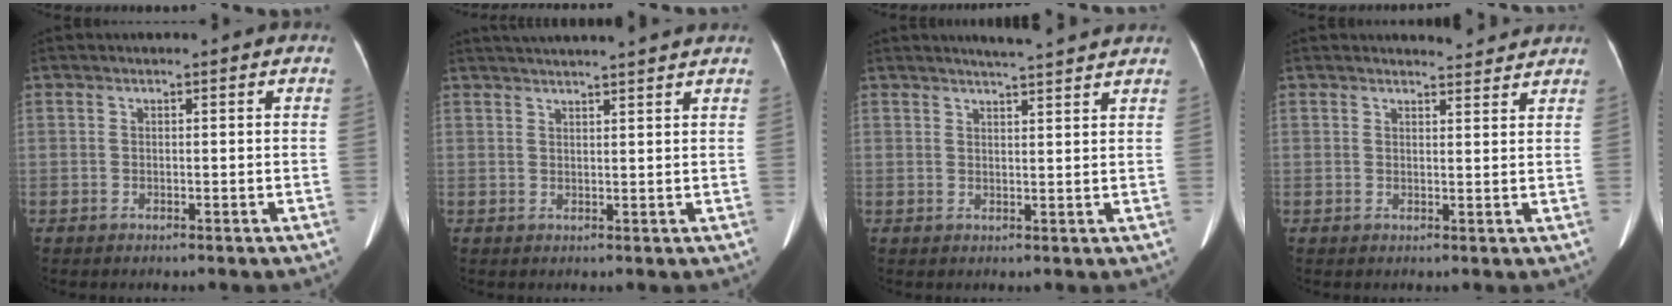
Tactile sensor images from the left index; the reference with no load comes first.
{"total": 11.3, "force": [10.2, -0.3, 4.7], "torque": [-0.077, 0.027, 0.132]}
{"total": 6.7, "force": [6.2, -0.2, 2.7], "torque": [-0.046, 0.014, 0.074]}
{"total": 3.3, "force": [3.3, 0.2, 0.0], "torque": [-0.009, -0.001, 0.039]}